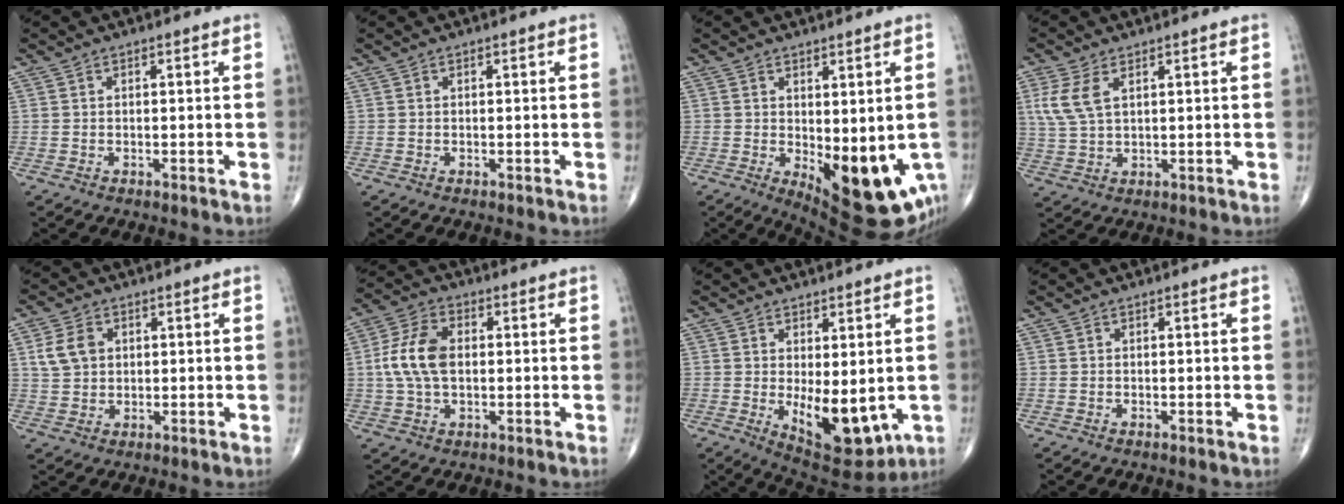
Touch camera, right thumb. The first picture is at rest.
{"total": 0.0}
{"total": 14.9, "force": [-3.7, 6.2, 13.0], "torque": [-0.152, -0.022, -0.030]}
{"total": 6.0, "force": [2.3, 3.0, 4.7], "torque": [-0.116, 0.002, 0.054]}
{"total": 5.7, "force": [1.6, 4.3, 3.4], "torque": [-0.054, -0.001, 0.030]}
{"total": 9.8, "force": [0.5, 6.0, 7.7], "torque": [-0.159, 0.015, 0.007]}
{"total": 11.6, "force": [-1.5, 5.5, 10.2], "torque": [-0.125, -0.025, -0.001]}
{"total": 0.0}